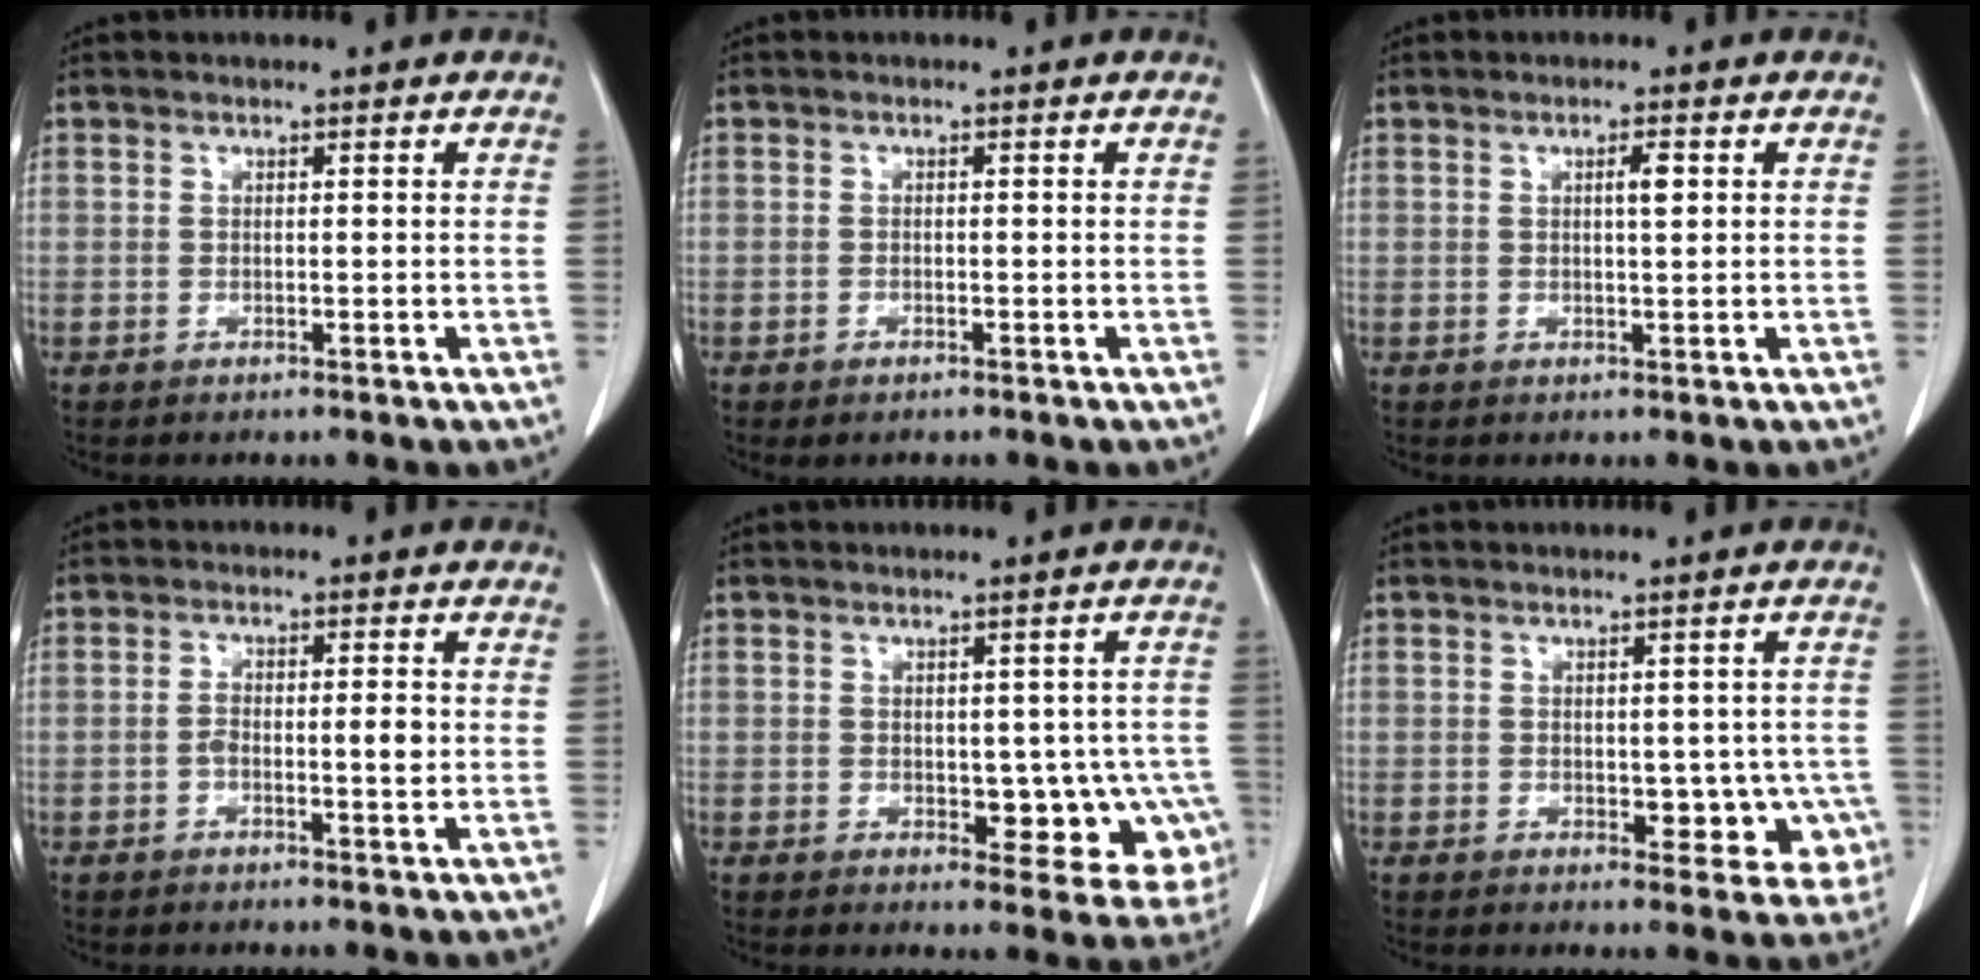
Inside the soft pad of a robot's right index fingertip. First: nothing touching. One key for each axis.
{"total": 0.8, "fx": -0.6, "fy": 0.4, "fz": 0.4, "tx": -0.010, "ty": -0.001, "tz": -0.005}
{"total": 1.9, "fx": 0.5, "fy": 0.2, "fz": 1.8, "tx": -0.028, "ty": 0.002, "tz": 0.008}
{"total": 3.3, "fx": -0.6, "fy": 0.9, "fz": 3.1, "tx": -0.054, "ty": 0.005, "tz": -0.008}
{"total": 8.9, "fx": -2.0, "fy": 4.9, "fz": 7.1, "tx": -0.057, "ty": 0.013, "tz": -0.015}
{"total": 6.4, "fx": -1.1, "fy": 4.0, "fz": 4.9, "tx": -0.033, "ty": 0.011, "tz": -0.006}